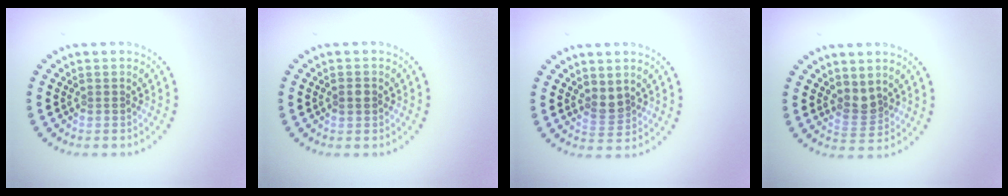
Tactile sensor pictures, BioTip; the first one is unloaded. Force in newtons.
{"total": 1.3, "press": 1.3, "slide": 0.1}
{"total": 1.8, "press": 1.5, "slide": 1.0}
{"total": 2.2, "press": 1.7, "slide": 1.4}